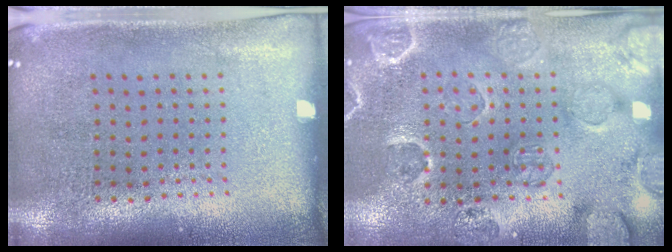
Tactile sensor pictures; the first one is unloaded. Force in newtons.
{"total": 2.4, "press": 2.0, "slide": 1.4}